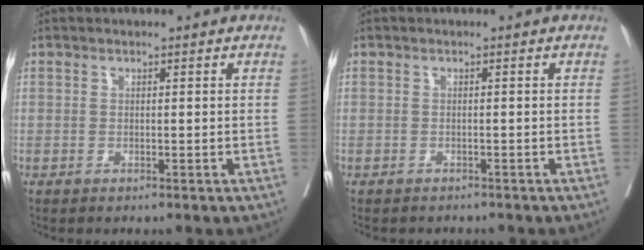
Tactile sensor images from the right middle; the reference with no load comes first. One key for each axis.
{"total": 3.6, "fx": -3.3, "fy": 1.3, "fz": 0.9, "tx": -0.009, "ty": -0.001, "tz": -0.042}